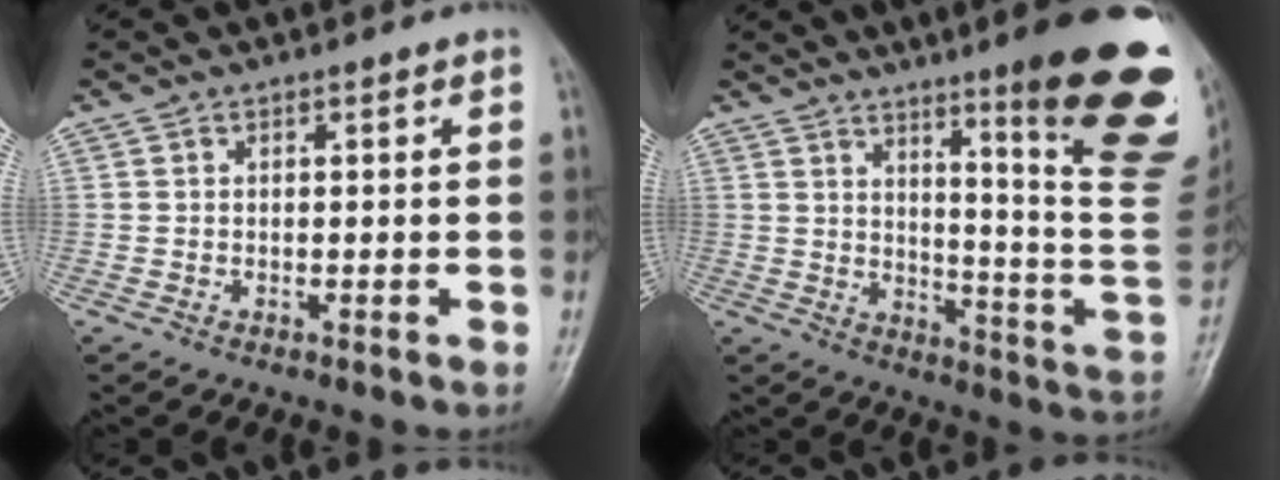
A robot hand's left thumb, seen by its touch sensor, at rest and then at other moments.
{"total": 24.9, "force": [12.6, 3.8, 21.2], "torque": [-0.213, -0.065, 0.177]}